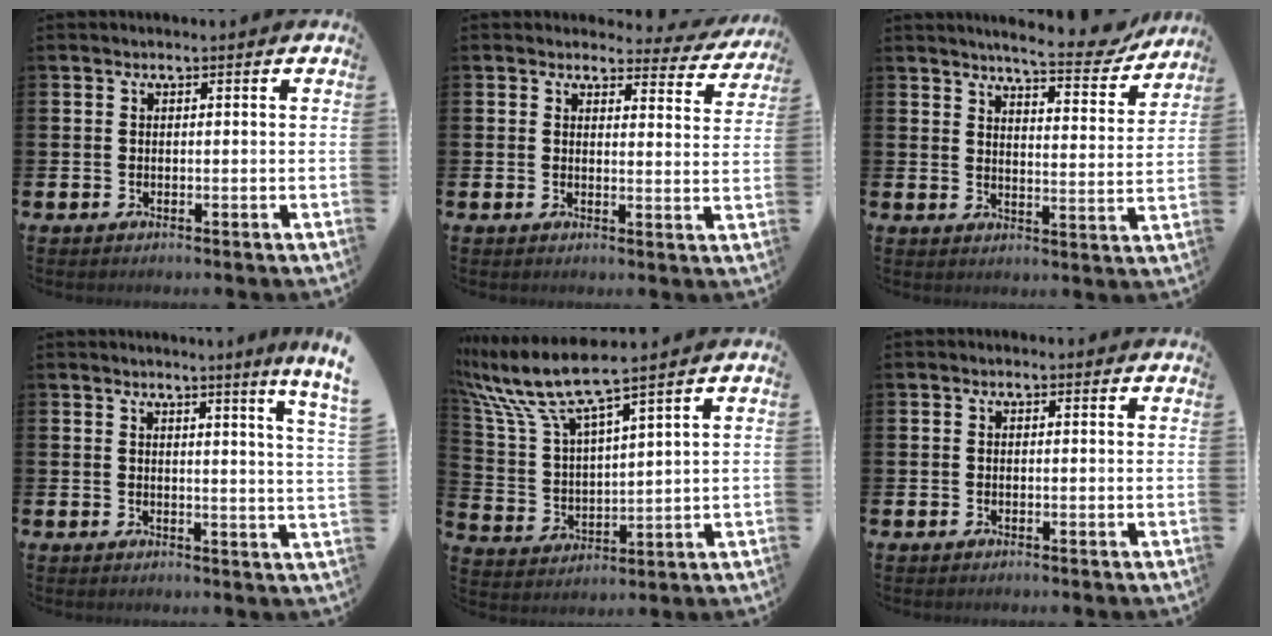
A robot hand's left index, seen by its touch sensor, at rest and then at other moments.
{"total": 2.8, "force": [2.5, 1.1, 0.3], "torque": [0.003, -0.022, 0.037]}
{"total": 6.9, "force": [6.5, 0.7, 2.2], "torque": [-0.041, -0.043, 0.109]}
{"total": 3.1, "force": [2.8, -0.9, 1.0], "torque": [-0.012, -0.028, 0.043]}
{"total": 8.1, "force": [7.1, 0.6, 3.9], "torque": [-0.108, -0.040, 0.120]}
{"total": 0.0}